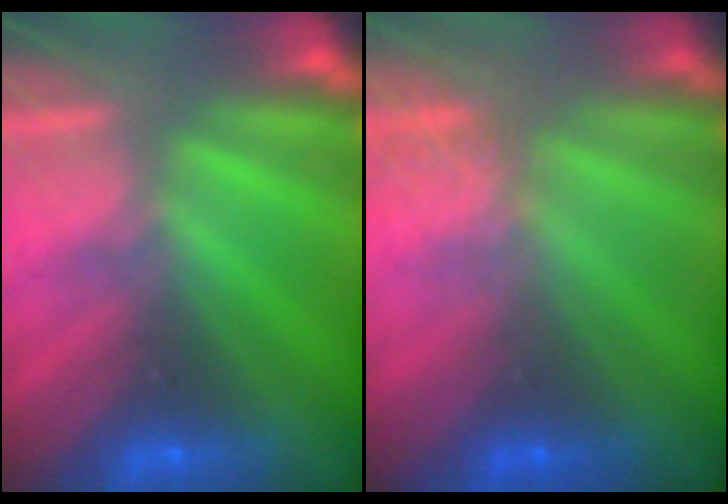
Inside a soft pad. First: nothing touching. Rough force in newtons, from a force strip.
{"total": 1.8}